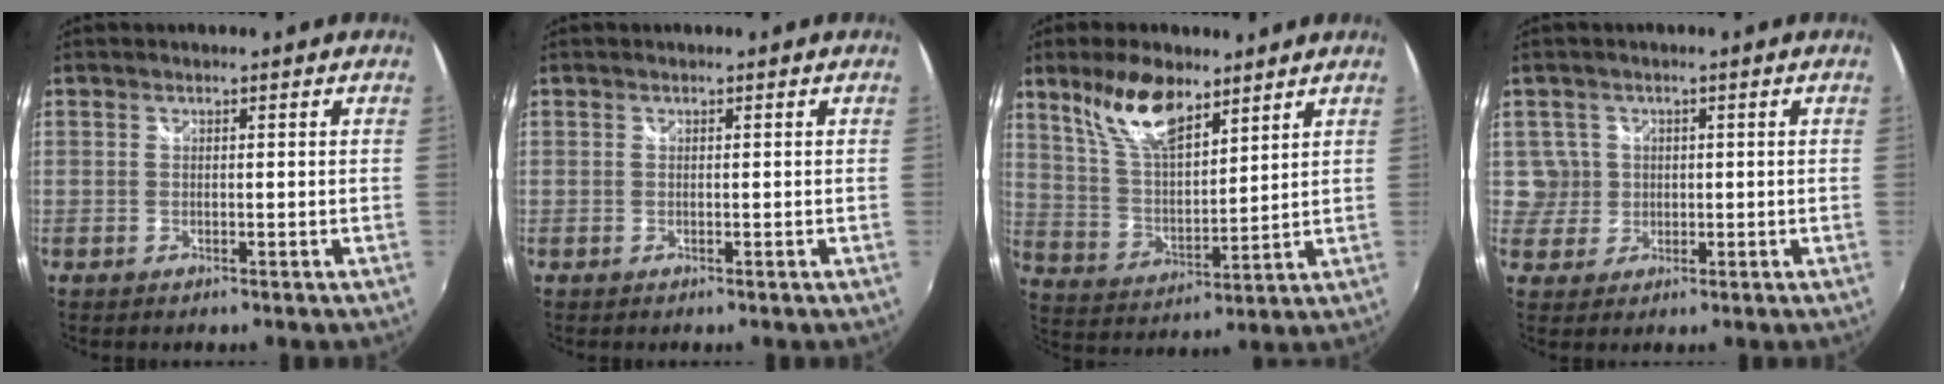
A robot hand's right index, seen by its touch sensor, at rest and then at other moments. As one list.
[{"total": 0.0}, {"total": 12.4, "force": [8.5, 4.8, 7.7], "torque": [-0.146, 0.012, 0.168]}, {"total": 3.9, "force": [0.5, 3.9, 0.0], "torque": [0.015, 0.016, 0.009]}]